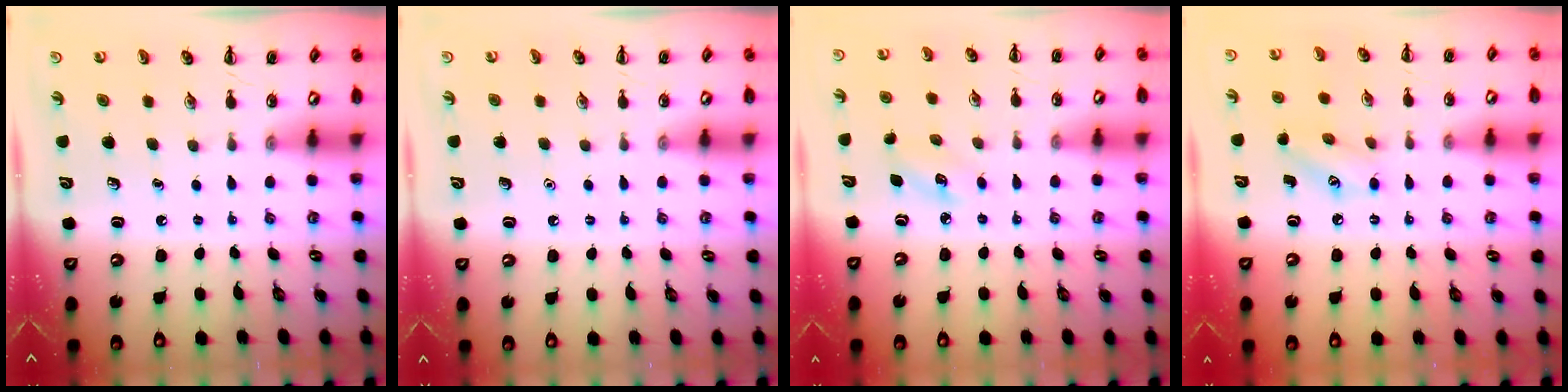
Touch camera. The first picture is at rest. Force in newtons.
{"total": 1.6, "press": 1.6, "slide": 0.1}
{"total": 3.9, "press": 3.7, "slide": 1.0}
{"total": 7.2, "press": 7.2, "slide": 0.7}